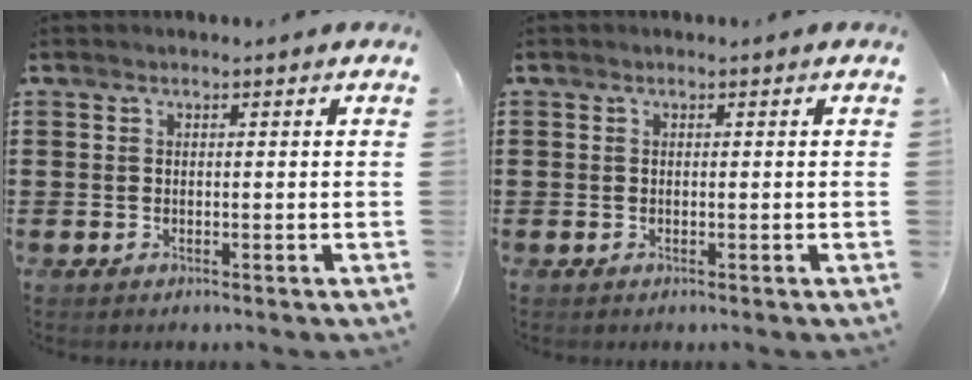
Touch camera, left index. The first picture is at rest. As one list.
[{"total": 0.0}]